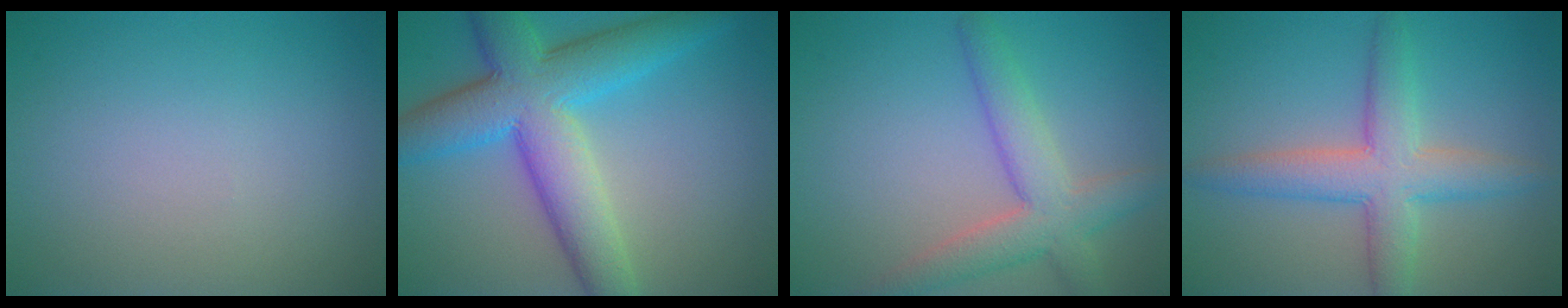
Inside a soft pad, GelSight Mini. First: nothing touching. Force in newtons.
{"total": 9.5, "press": 9.5, "slide": 0.2}
{"total": 4.9, "press": 4.9, "slide": 0.3}
{"total": 5.5, "press": 5.5, "slide": 0.2}